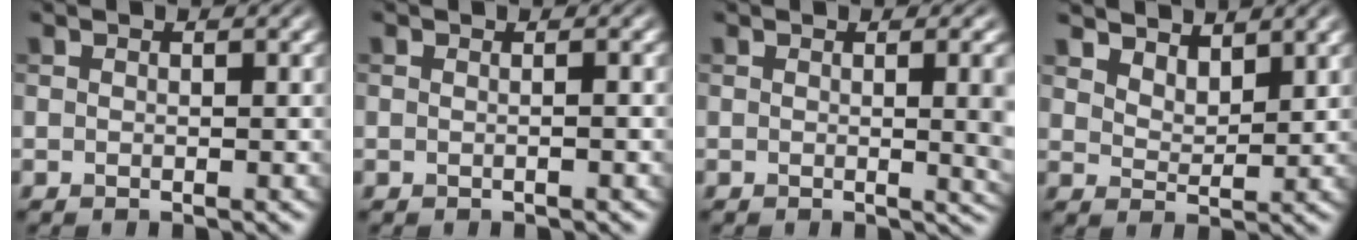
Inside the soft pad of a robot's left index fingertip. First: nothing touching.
{"total": 0.6, "force": [0.0, 0.1, 0.6], "torque": [-0.011, -0.002, -0.006]}
{"total": 4.5, "force": [0.2, 1.5, 4.3], "torque": [-0.036, -0.001, 0.006]}
{"total": 3.4, "force": [3.1, 1.0, 0.9], "torque": [-0.025, -0.006, 0.055]}